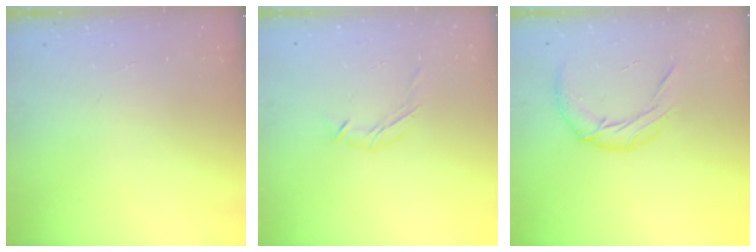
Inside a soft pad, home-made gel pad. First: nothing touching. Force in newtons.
{"total": 5.7, "press": 5.6, "slide": 0.7}
{"total": 11.2, "press": 10.9, "slide": 2.4}